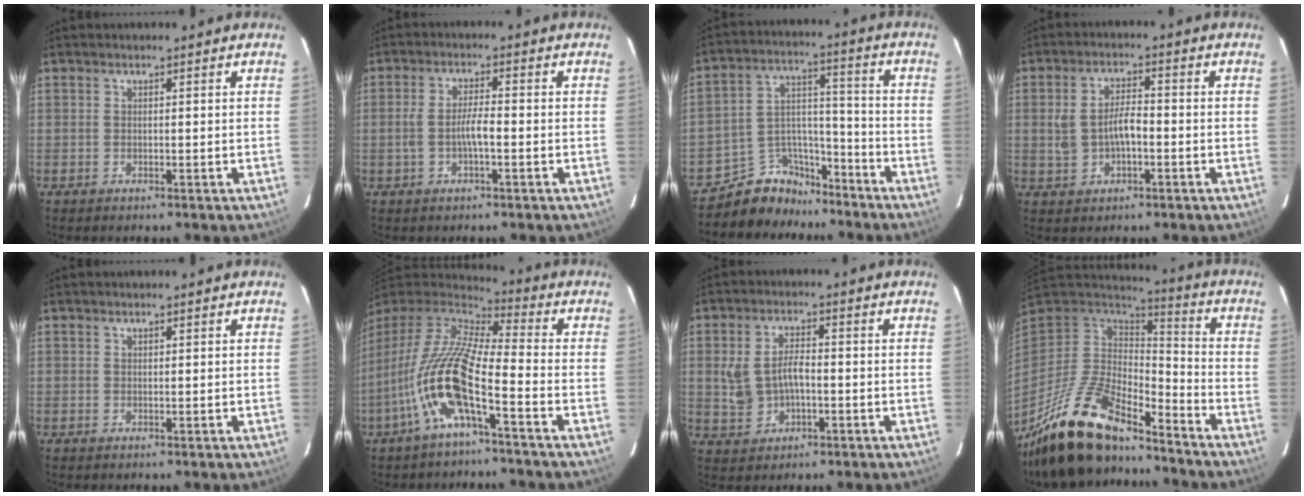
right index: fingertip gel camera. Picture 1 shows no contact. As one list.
[{"total": 4.4, "force": [-1.3, 0.9, 4.1], "torque": [-0.082, 0.006, -0.021]}, {"total": 10.4, "force": [-8.7, 5.7, 0.7], "torque": [-0.018, 0.068, -0.145]}, {"total": 6.2, "force": [-1.1, 3.3, 5.2], "torque": [-0.105, 0.010, -0.012]}, {"total": 0.0}, {"total": 16.7, "force": [-6.7, 3.6, 14.9], "torque": [-0.284, -0.018, -0.138]}, {"total": 6.8, "force": [-0.8, 4.2, 5.2], "torque": [-0.113, 0.008, -0.005]}, {"total": 21.2, "force": [-16.3, 6.5, 12.0], "torque": [-0.248, -0.033, -0.292]}]